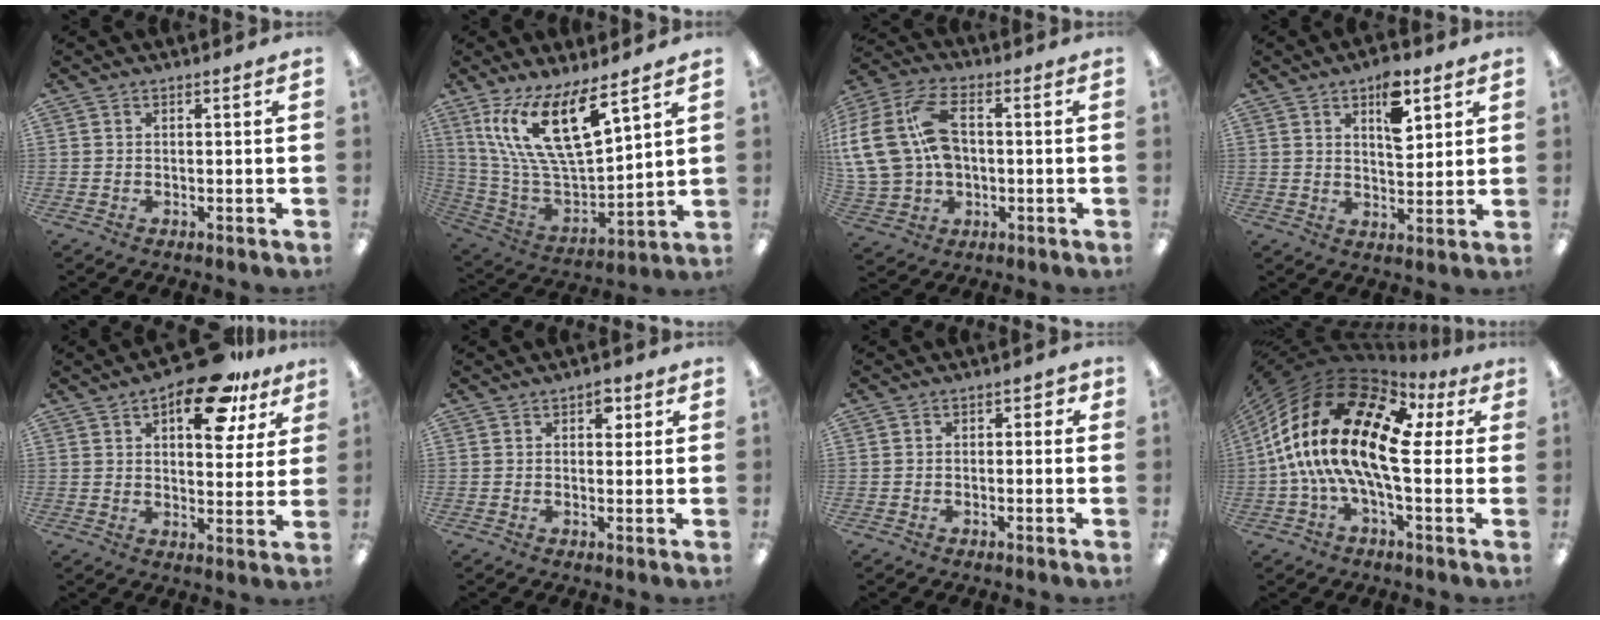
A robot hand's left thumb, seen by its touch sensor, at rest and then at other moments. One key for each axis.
{"total": 19.5, "fx": 11.0, "fy": 6.8, "fz": 14.5, "tx": -0.306, "ty": -0.062, "tz": 0.189}
{"total": 18.8, "fx": 2.5, "fy": 13.5, "fz": 12.9, "tx": -0.294, "ty": 0.002, "tz": 0.046}
{"total": 9.5, "fx": 5.0, "fy": 4.7, "fz": 6.6, "tx": -0.083, "ty": -0.022, "tz": 0.080}
{"total": 15.6, "fx": 8.5, "fy": 7.3, "fz": 10.9, "tx": -0.135, "ty": -0.032, "tz": 0.135}
{"total": 3.6, "fx": 1.0, "fy": 2.2, "fz": 2.6, "tx": -0.022, "ty": -0.005, "tz": 0.010}
{"total": 2.4, "fx": -1.7, "fy": 1.4, "fz": 1.0, "tx": -0.014, "ty": 0.013, "tz": -0.033}
{"total": 20.8, "fx": 1.1, "fy": 9.9, "fz": 18.3, "tx": -0.400, "ty": -0.021, "tz": 0.020}